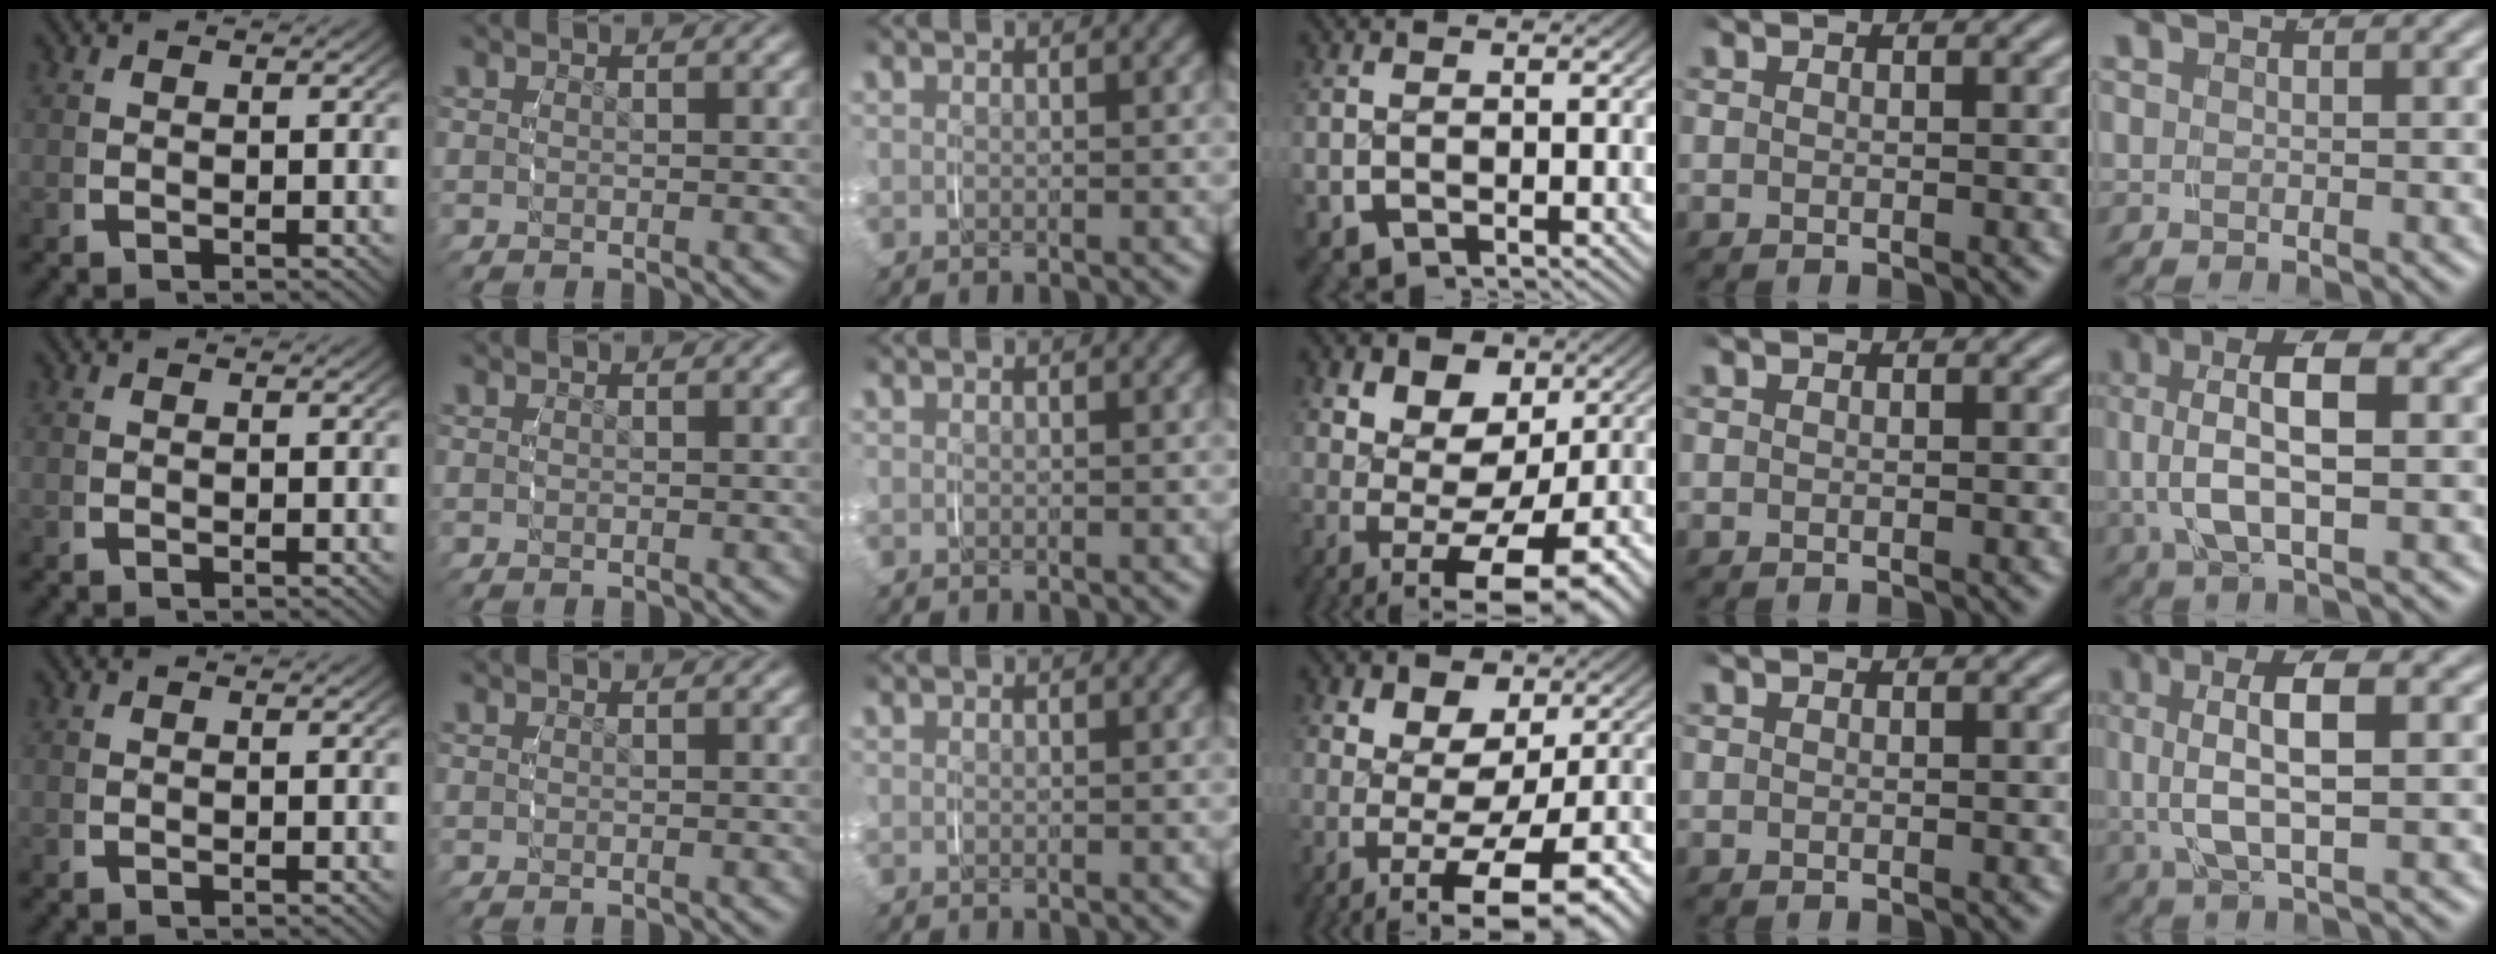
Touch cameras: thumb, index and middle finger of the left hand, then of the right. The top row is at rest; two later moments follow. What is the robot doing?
{"motion": "grasp_and_lifting", "object": "shirt"}